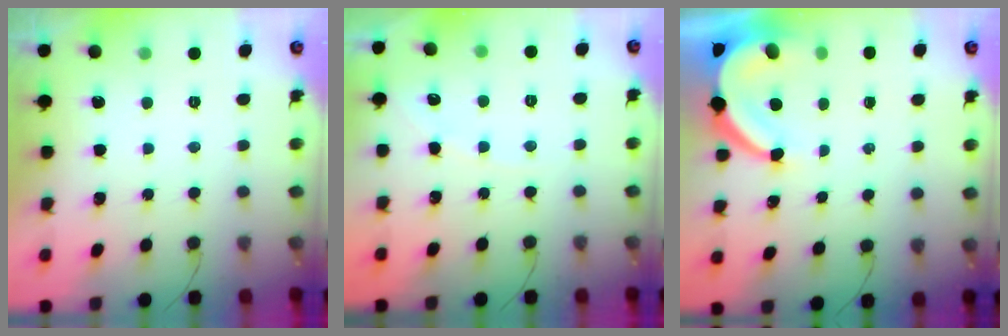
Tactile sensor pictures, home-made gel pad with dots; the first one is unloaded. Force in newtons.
{"total": 3.2, "press": 3.1, "slide": 0.5}
{"total": 6.9, "press": 6.9, "slide": 0.8}